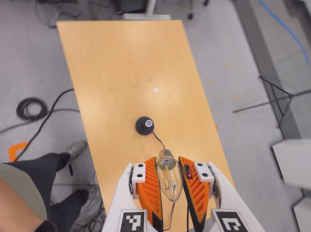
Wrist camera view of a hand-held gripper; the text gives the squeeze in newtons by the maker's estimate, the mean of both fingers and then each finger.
{"total": 18.7, "left": 20.4, "right": 16.9}